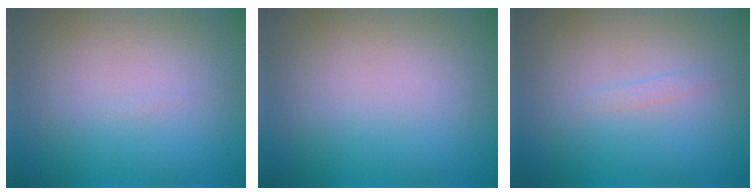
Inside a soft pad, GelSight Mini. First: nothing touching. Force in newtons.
{"total": 0.0}
{"total": 0.6, "press": 0.6, "slide": 0.1}